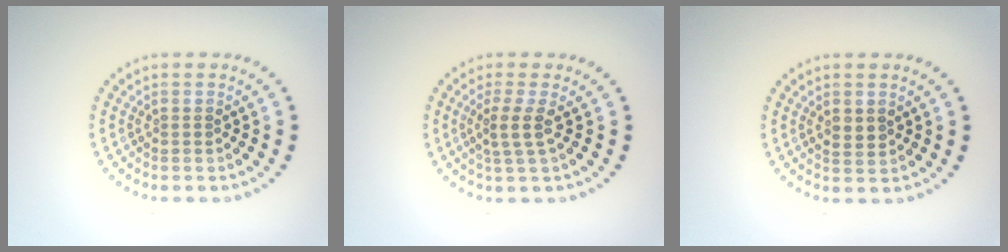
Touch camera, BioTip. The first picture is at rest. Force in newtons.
{"total": 2.1, "press": 1.6, "slide": 1.4}
{"total": 1.5, "press": 1.4, "slide": 0.5}